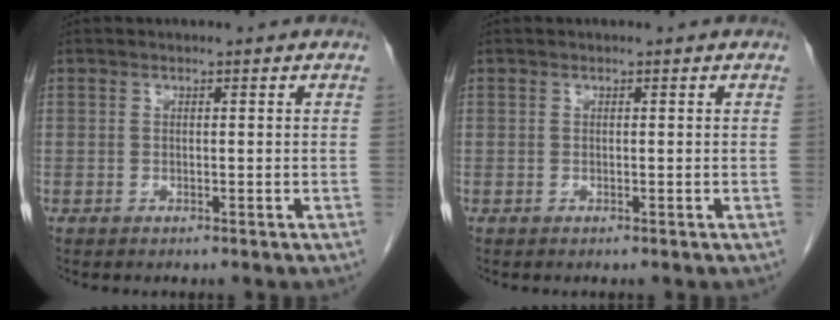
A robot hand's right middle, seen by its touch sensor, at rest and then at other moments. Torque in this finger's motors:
{"motor_torque": [0.10, -0.59, 0.06, 0.00]}